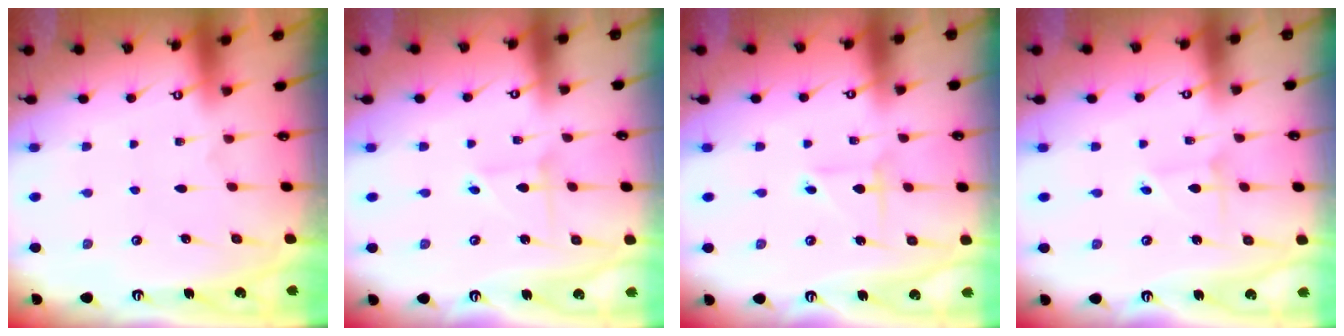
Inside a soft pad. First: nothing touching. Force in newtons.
{"total": 2.4, "press": 2.4, "slide": 0.2}
{"total": 2.8, "press": 2.8, "slide": 0.3}
{"total": 2.2, "press": 2.2, "slide": 0.1}